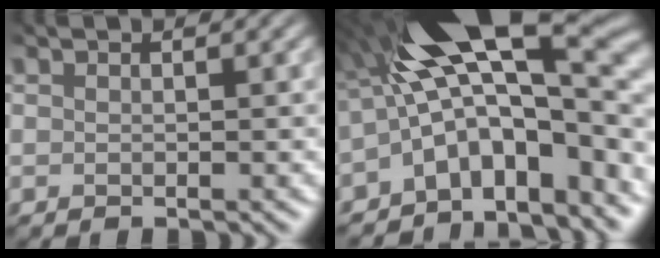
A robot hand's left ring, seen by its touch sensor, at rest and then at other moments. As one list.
[{"total": 13.0, "force": [-1.7, 5.3, 11.8], "torque": [-0.167, 0.022, -0.026]}]